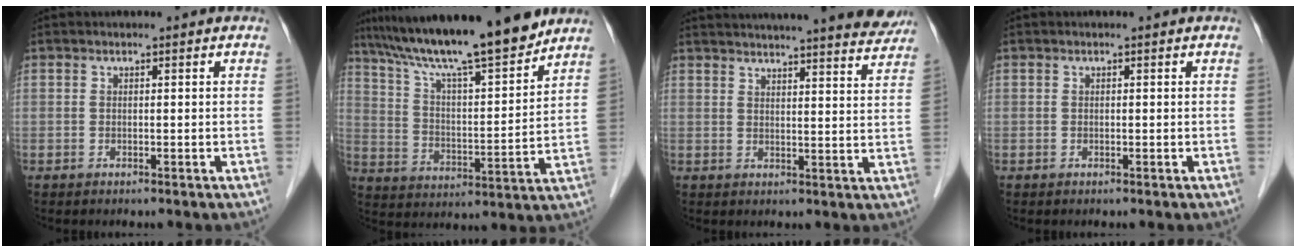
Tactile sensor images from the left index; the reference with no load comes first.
{"total": 18.6, "force": [15.9, 1.0, 9.7], "torque": [-0.162, 0.007, 0.260]}
{"total": 22.7, "force": [21.0, 1.9, 8.4], "torque": [-0.122, -0.023, 0.255]}
{"total": 0.0}